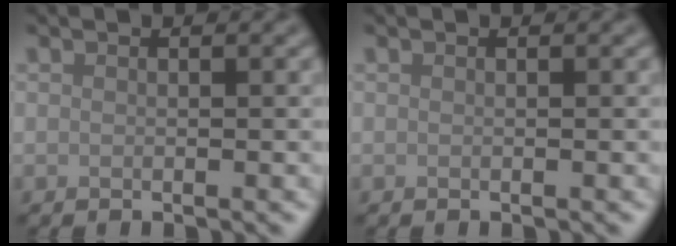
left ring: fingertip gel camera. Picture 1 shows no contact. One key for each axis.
{"total": 0.0}